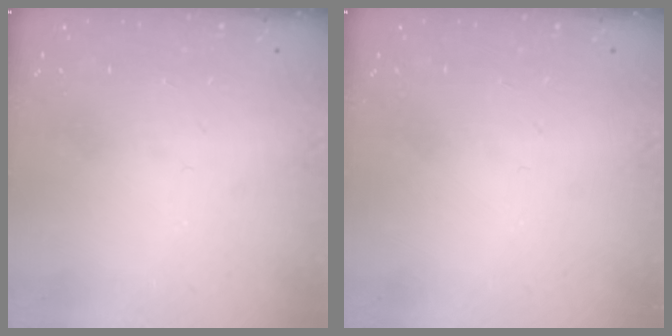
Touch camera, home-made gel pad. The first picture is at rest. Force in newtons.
{"total": 0.0}